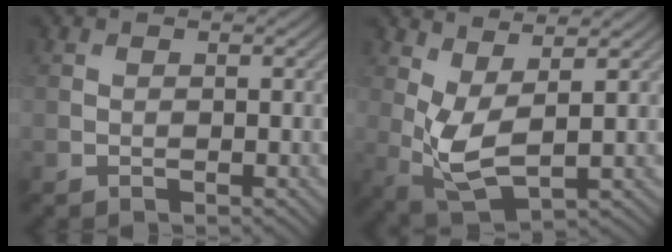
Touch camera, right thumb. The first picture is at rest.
{"total": 6.4, "force": [1.2, 2.7, 5.7], "torque": [-0.140, 0.000, 0.023]}